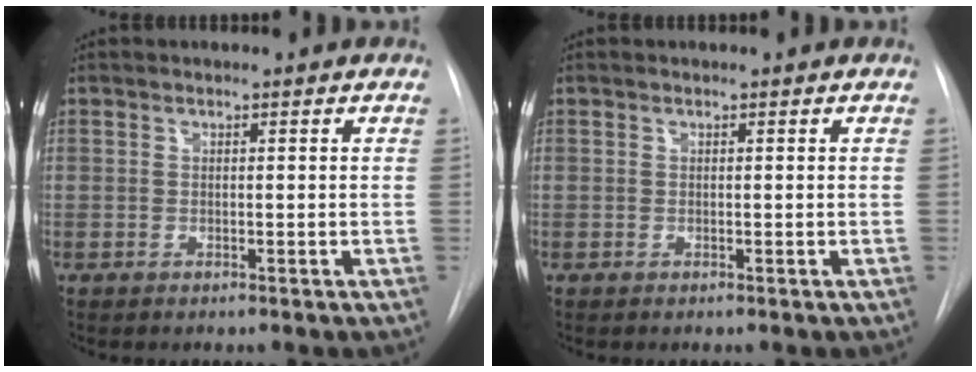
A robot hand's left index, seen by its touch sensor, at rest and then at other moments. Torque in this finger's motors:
{"motor_torque": [-0.09, 0.08, 0.01, 0.00]}